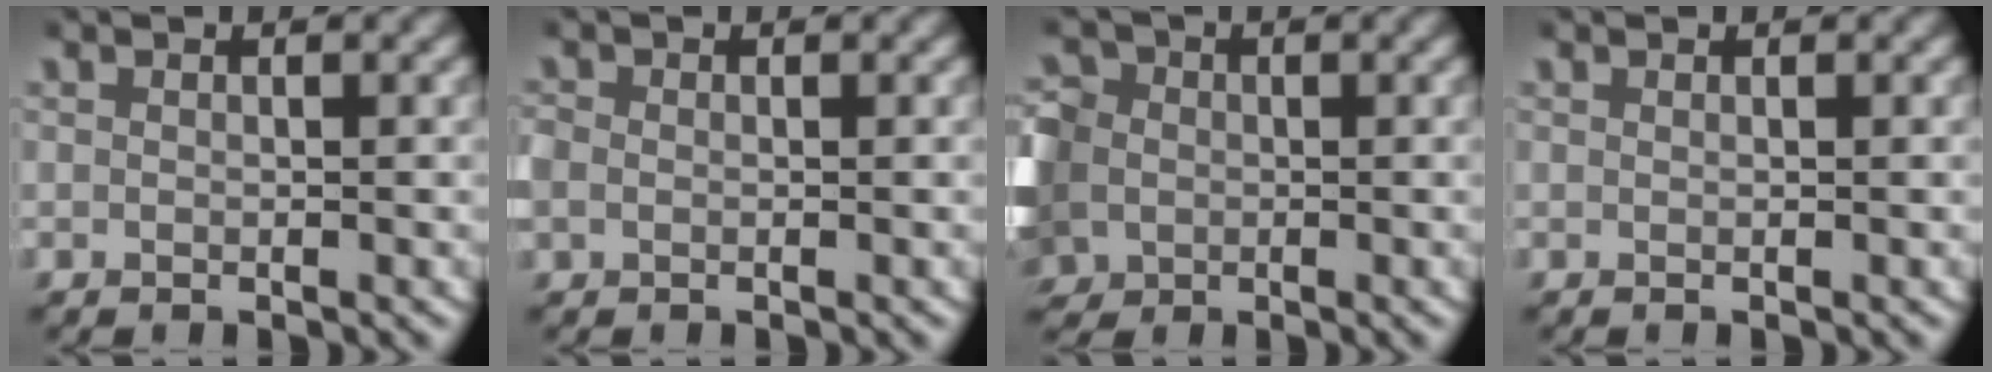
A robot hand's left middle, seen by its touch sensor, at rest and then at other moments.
{"total": 1.8, "force": [-0.4, 1.5, 0.9], "torque": [-0.035, -0.005, -0.007]}
{"total": 10.0, "force": [-3.1, 8.7, 3.7], "torque": [-0.106, -0.044, -0.050]}
{"total": 0.0}